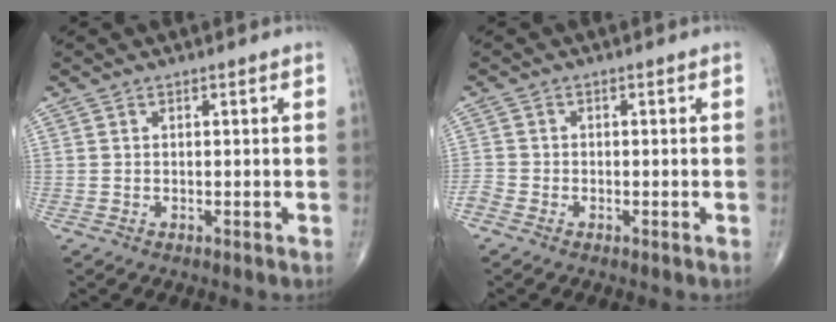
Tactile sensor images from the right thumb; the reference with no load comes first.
{"total": 1.8, "force": [-1.3, 1.0, 0.6], "torque": [-0.013, 0.003, -0.030]}